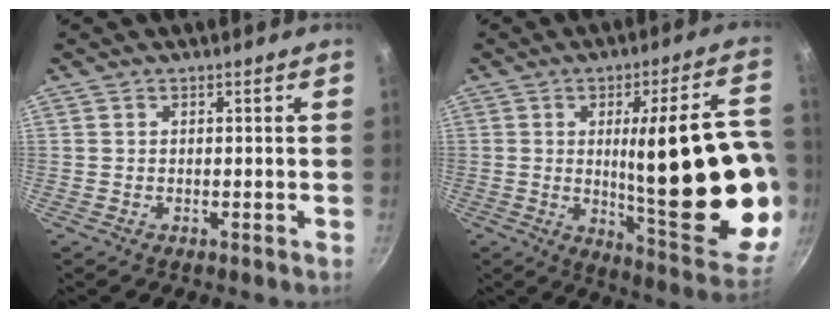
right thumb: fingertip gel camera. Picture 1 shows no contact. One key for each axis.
{"total": 27.7, "fx": -1.4, "fy": 8.3, "fz": 26.4, "tx": -0.338, "ty": -0.011, "tz": -0.005}